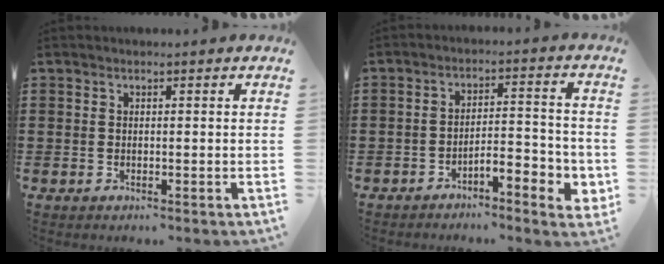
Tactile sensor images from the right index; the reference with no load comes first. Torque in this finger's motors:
{"motor_torque": [0.69, -0.52, 0.31, 0.05]}